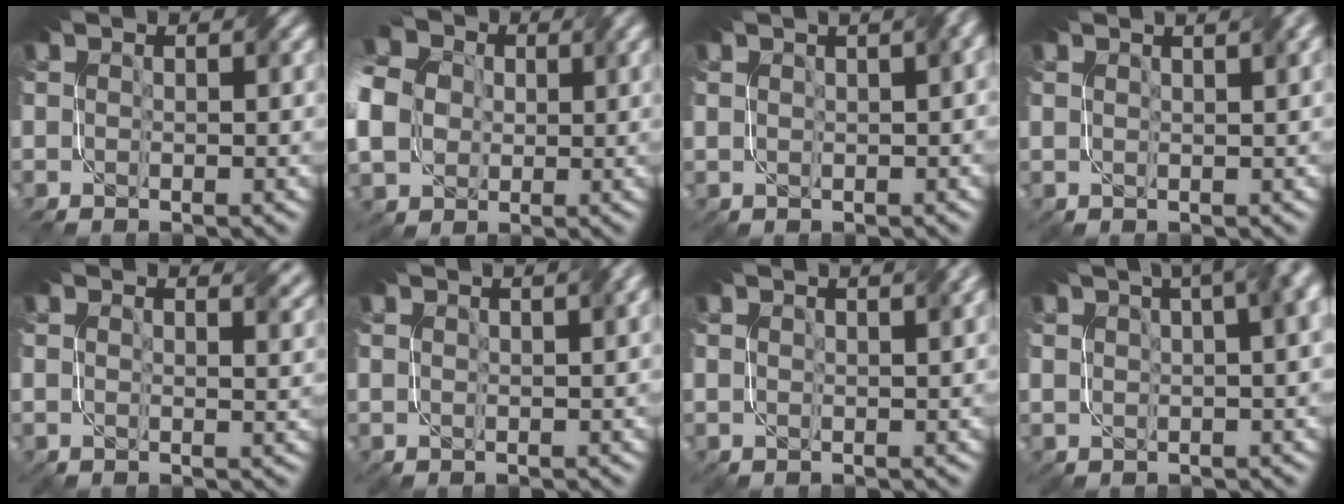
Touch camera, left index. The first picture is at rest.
{"total": 9.5, "force": [0.4, 8.0, 5.1], "torque": [-0.123, -0.003, 0.000]}
{"total": 5.1, "force": [2.1, 2.5, 3.9], "torque": [-0.031, 0.015, 0.025]}
{"total": 2.9, "force": [2.0, 1.1, 1.9], "torque": [-0.013, 0.013, 0.024]}
{"total": 2.5, "force": [2.3, 0.7, 0.6], "torque": [-0.011, -0.003, 0.033]}
{"total": 2.9, "force": [1.9, 1.0, 1.9], "torque": [-0.015, 0.013, 0.023]}
{"total": 2.6, "force": [1.9, 0.9, 1.5], "torque": [-0.008, 0.009, 0.022]}
{"total": 17.5, "force": [7.4, 9.8, 12.4], "torque": [-0.116, 0.074, 0.069]}